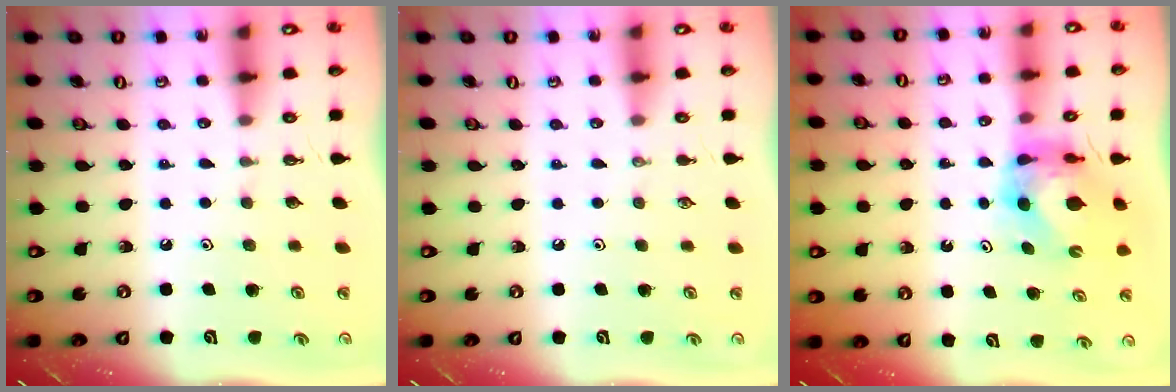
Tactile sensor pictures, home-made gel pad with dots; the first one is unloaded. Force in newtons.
{"total": 0.0}
{"total": 6.4, "press": 6.4, "slide": 0.6}